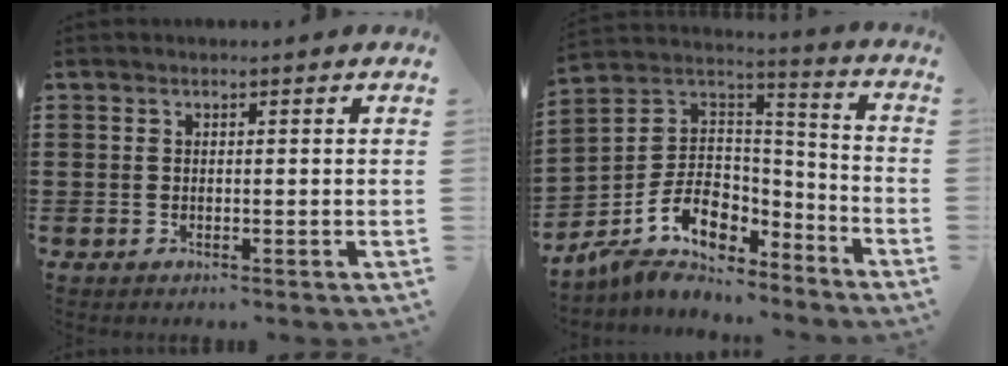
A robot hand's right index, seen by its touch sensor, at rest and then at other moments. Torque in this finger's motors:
{"motor_torque": [0.58, -0.58, 0.07, 0.01]}